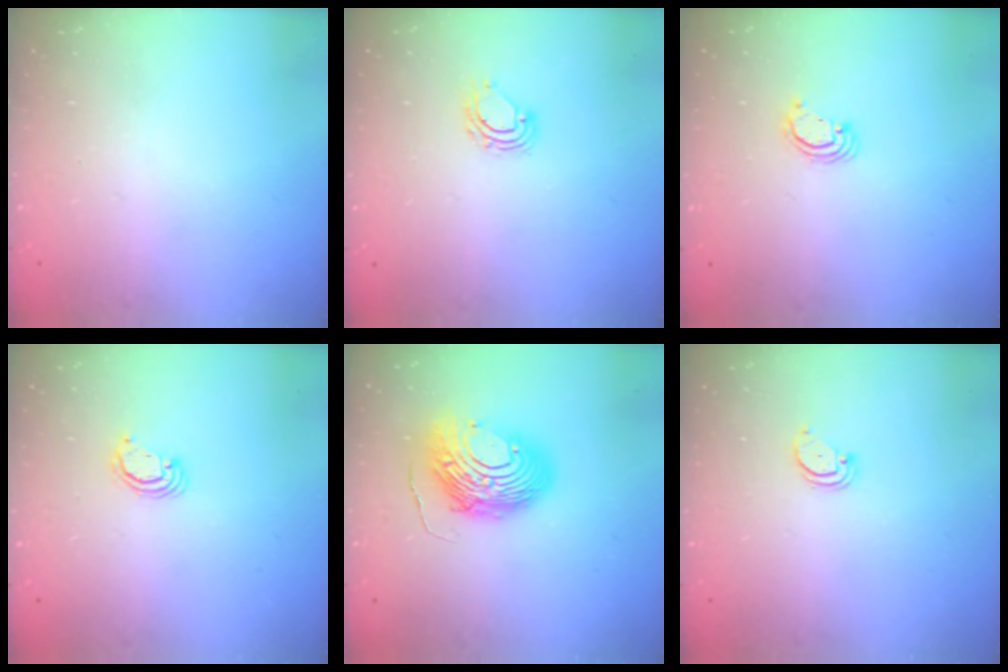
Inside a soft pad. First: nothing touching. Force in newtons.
{"total": 4.0, "press": 4.0, "slide": 0.2}
{"total": 2.2, "press": 2.2, "slide": 0.2}
{"total": 2.4, "press": 2.4, "slide": 0.3}
{"total": 12.6, "press": 12.6, "slide": 1.3}
{"total": 1.4, "press": 1.3, "slide": 0.1}